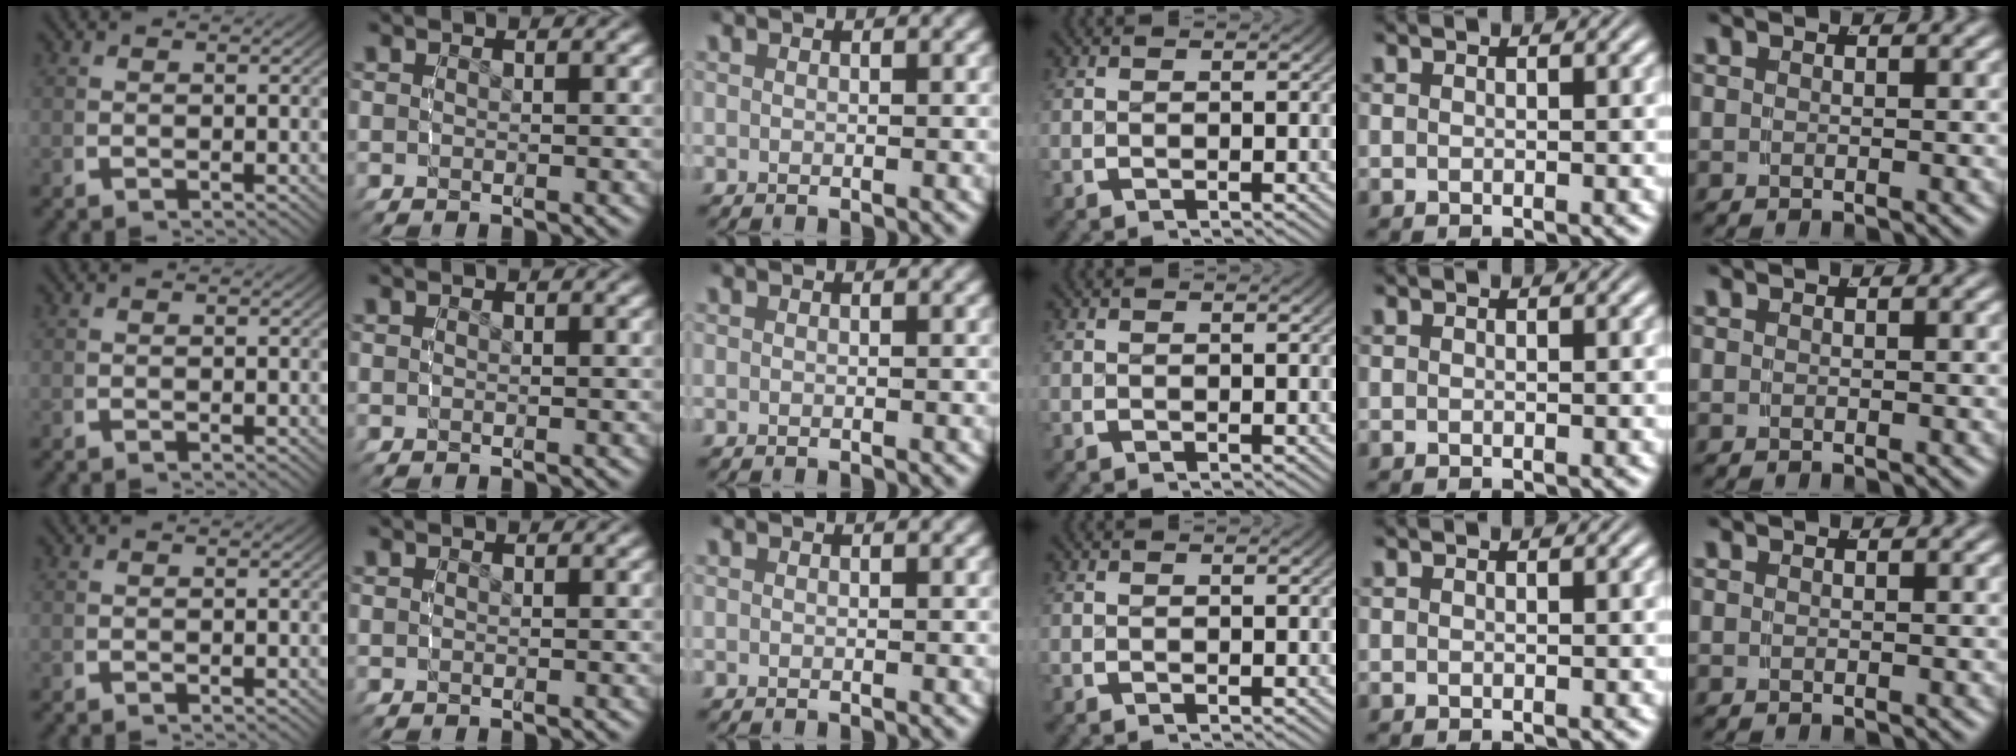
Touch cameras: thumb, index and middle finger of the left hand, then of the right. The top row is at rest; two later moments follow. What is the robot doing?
{"motion": "reach", "object": "shoes"}